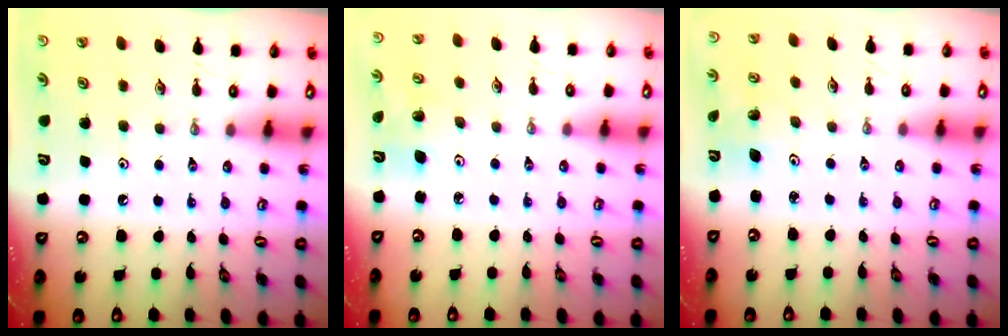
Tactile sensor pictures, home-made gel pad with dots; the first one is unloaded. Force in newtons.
{"total": 4.8, "press": 4.7, "slide": 1.2}
{"total": 2.0, "press": 2.0, "slide": 0.1}